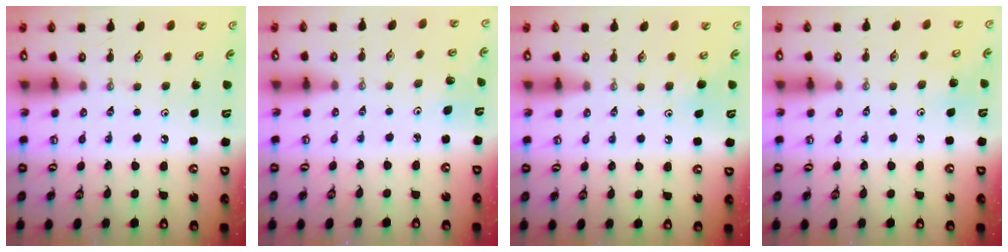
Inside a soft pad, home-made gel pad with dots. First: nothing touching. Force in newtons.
{"total": 2.4, "press": 2.2, "slide": 1.0}
{"total": 5.5, "press": 5.5, "slide": 0.5}
{"total": 7.1, "press": 7.1, "slide": 0.9}